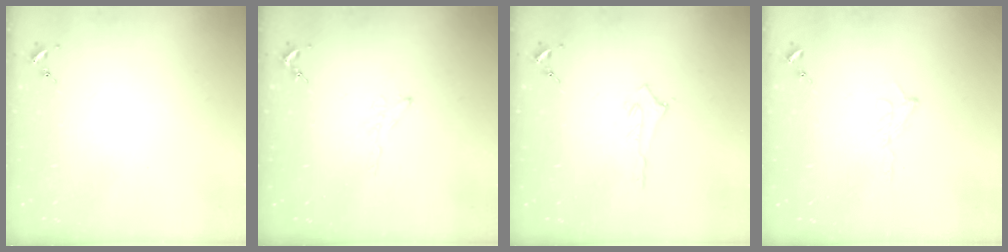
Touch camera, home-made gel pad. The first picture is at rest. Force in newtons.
{"total": 4.7, "press": 4.6, "slide": 0.6}
{"total": 2.6, "press": 2.6, "slide": 0.2}
{"total": 5.6, "press": 5.6, "slide": 0.8}